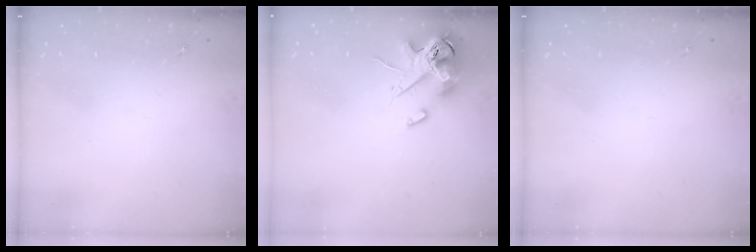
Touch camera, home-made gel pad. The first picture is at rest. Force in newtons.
{"total": 14.5, "press": 14.3, "slide": 2.4}
{"total": 0.0}